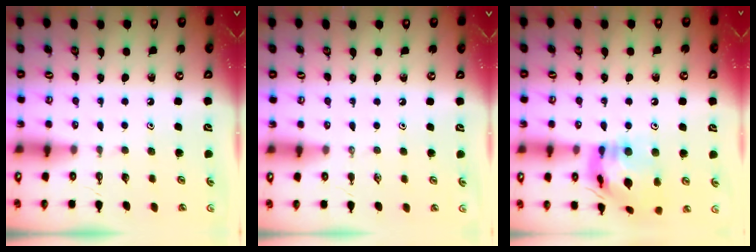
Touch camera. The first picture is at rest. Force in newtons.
{"total": 0.0}
{"total": 15.8, "press": 15.7, "slide": 1.5}